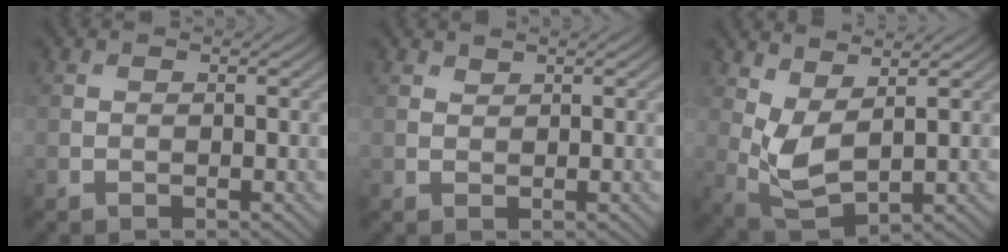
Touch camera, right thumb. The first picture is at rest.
{"total": 0.7, "force": [0.7, 0.2, 0.1], "torque": [-0.005, -0.001, 0.016]}
{"total": 5.4, "force": [2.3, 2.4, 4.3], "torque": [-0.113, -0.006, 0.049]}